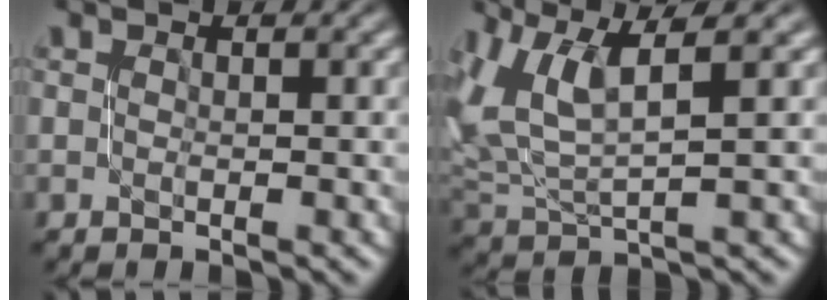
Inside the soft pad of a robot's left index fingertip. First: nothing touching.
{"total": 5.9, "force": [3.6, 1.6, 4.4], "torque": [-0.107, 0.009, 0.076]}